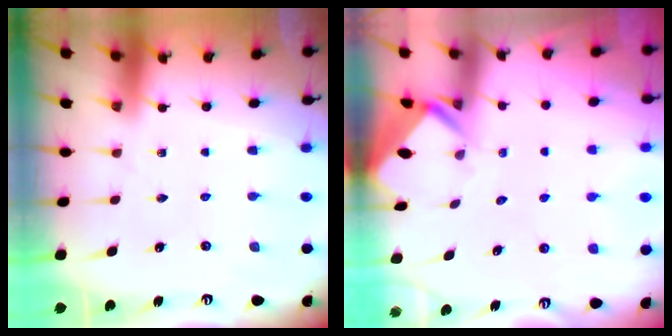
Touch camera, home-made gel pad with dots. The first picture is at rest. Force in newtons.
{"total": 3.2, "press": 3.2, "slide": 0.4}